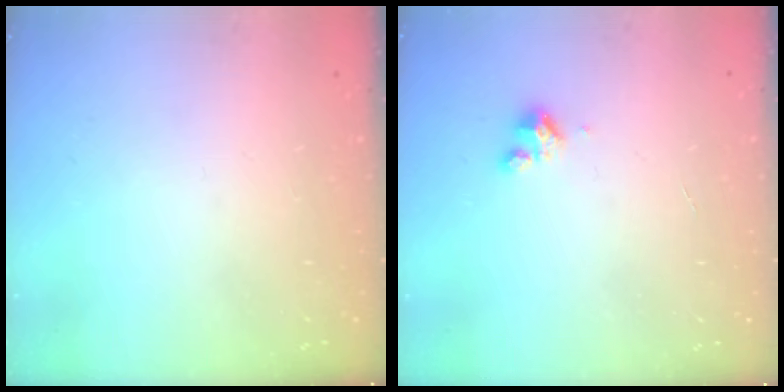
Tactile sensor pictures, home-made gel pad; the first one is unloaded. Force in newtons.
{"total": 5.0, "press": 5.0, "slide": 0.4}